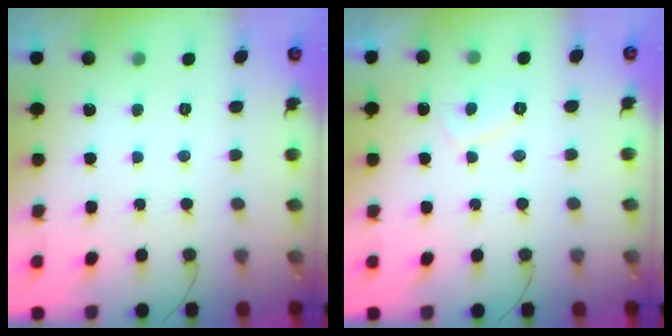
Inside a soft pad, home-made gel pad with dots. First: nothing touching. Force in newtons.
{"total": 2.5, "press": 2.3, "slide": 0.8}